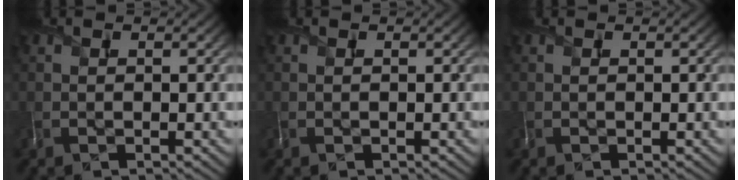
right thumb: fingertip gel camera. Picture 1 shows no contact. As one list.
[{"total": 0.0}, {"total": 0.0}]